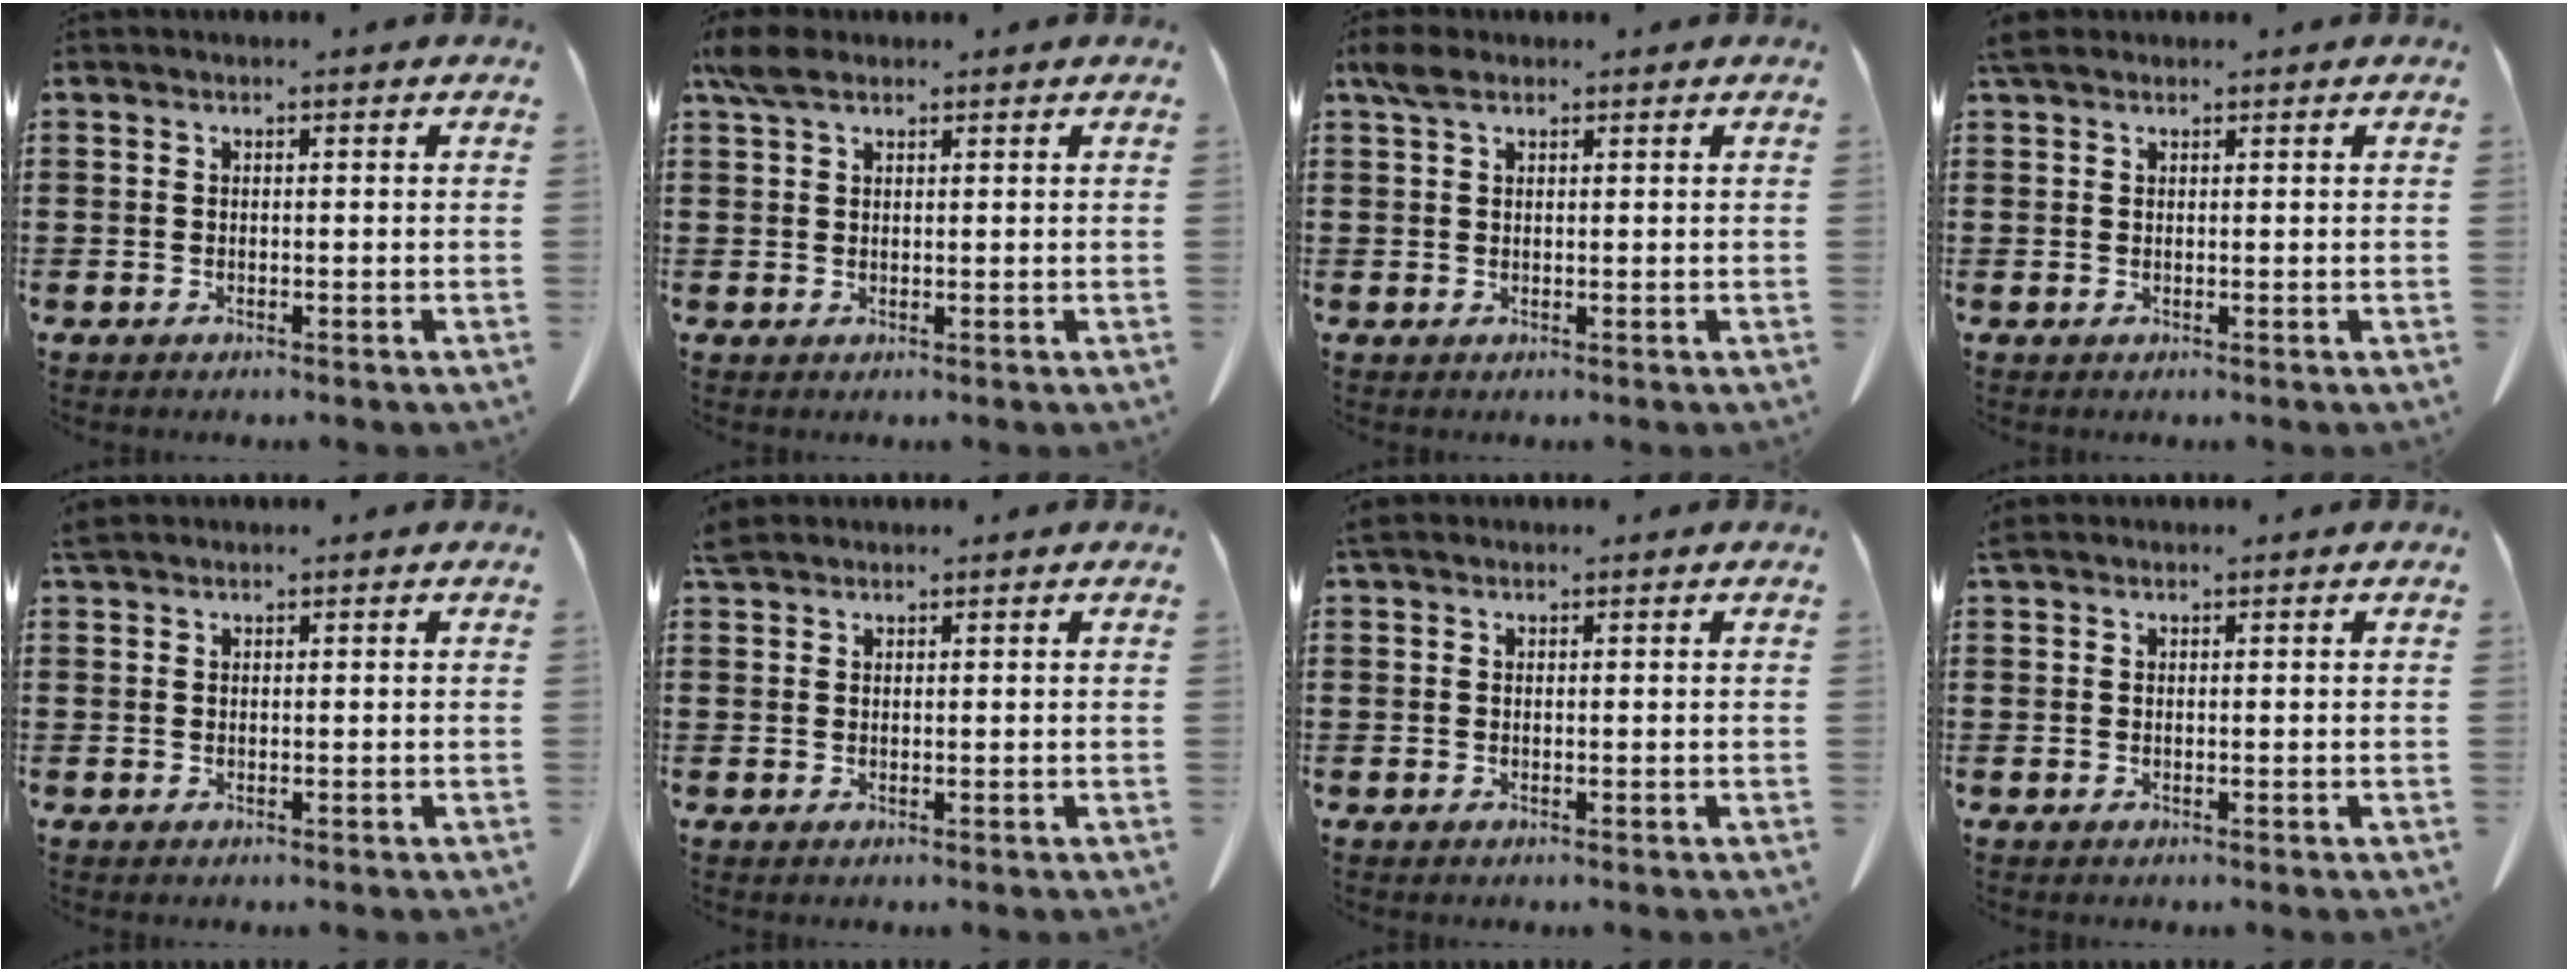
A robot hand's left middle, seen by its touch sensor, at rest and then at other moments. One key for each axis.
{"total": 3.4, "fx": 2.2, "fy": 1.5, "fz": 2.1, "tx": -0.047, "ty": 0.006, "tz": 0.042}
{"total": 2.6, "fx": 1.7, "fy": 1.3, "fz": 1.6, "tx": -0.037, "ty": 0.006, "tz": 0.031}
{"total": 1.7, "fx": 1.4, "fy": 0.6, "fz": 0.7, "tx": -0.020, "ty": 0.002, "tz": 0.029}
{"total": 1.3, "fx": 1.2, "fy": 0.1, "fz": 0.5, "tx": -0.013, "ty": -0.002, "tz": 0.024}
{"total": 1.8, "fx": 1.7, "fy": 0.4, "fz": 0.5, "tx": -0.015, "ty": 0.001, "tz": 0.035}
{"total": 0.6, "fx": 0.5, "fy": 0.2, "fz": 0.3, "tx": -0.009, "ty": 0.000, "tz": 0.012}
{"total": 0.8, "fx": 0.7, "fy": 0.1, "fz": 0.2, "tx": -0.007, "ty": -0.002, "tz": 0.016}